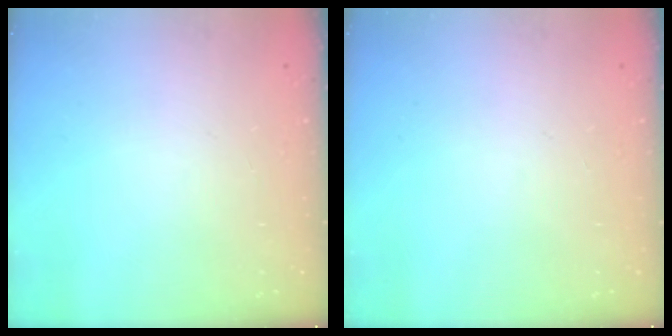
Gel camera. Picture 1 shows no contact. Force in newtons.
{"total": 0.0}